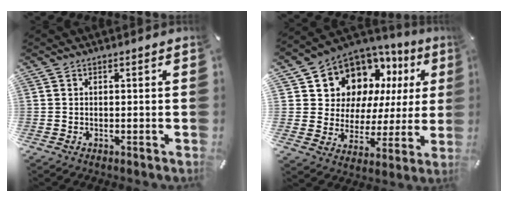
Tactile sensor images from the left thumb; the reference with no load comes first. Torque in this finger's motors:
{"motor_torque": [2.49, 2.52, 1.48, -1.29, 0.11]}